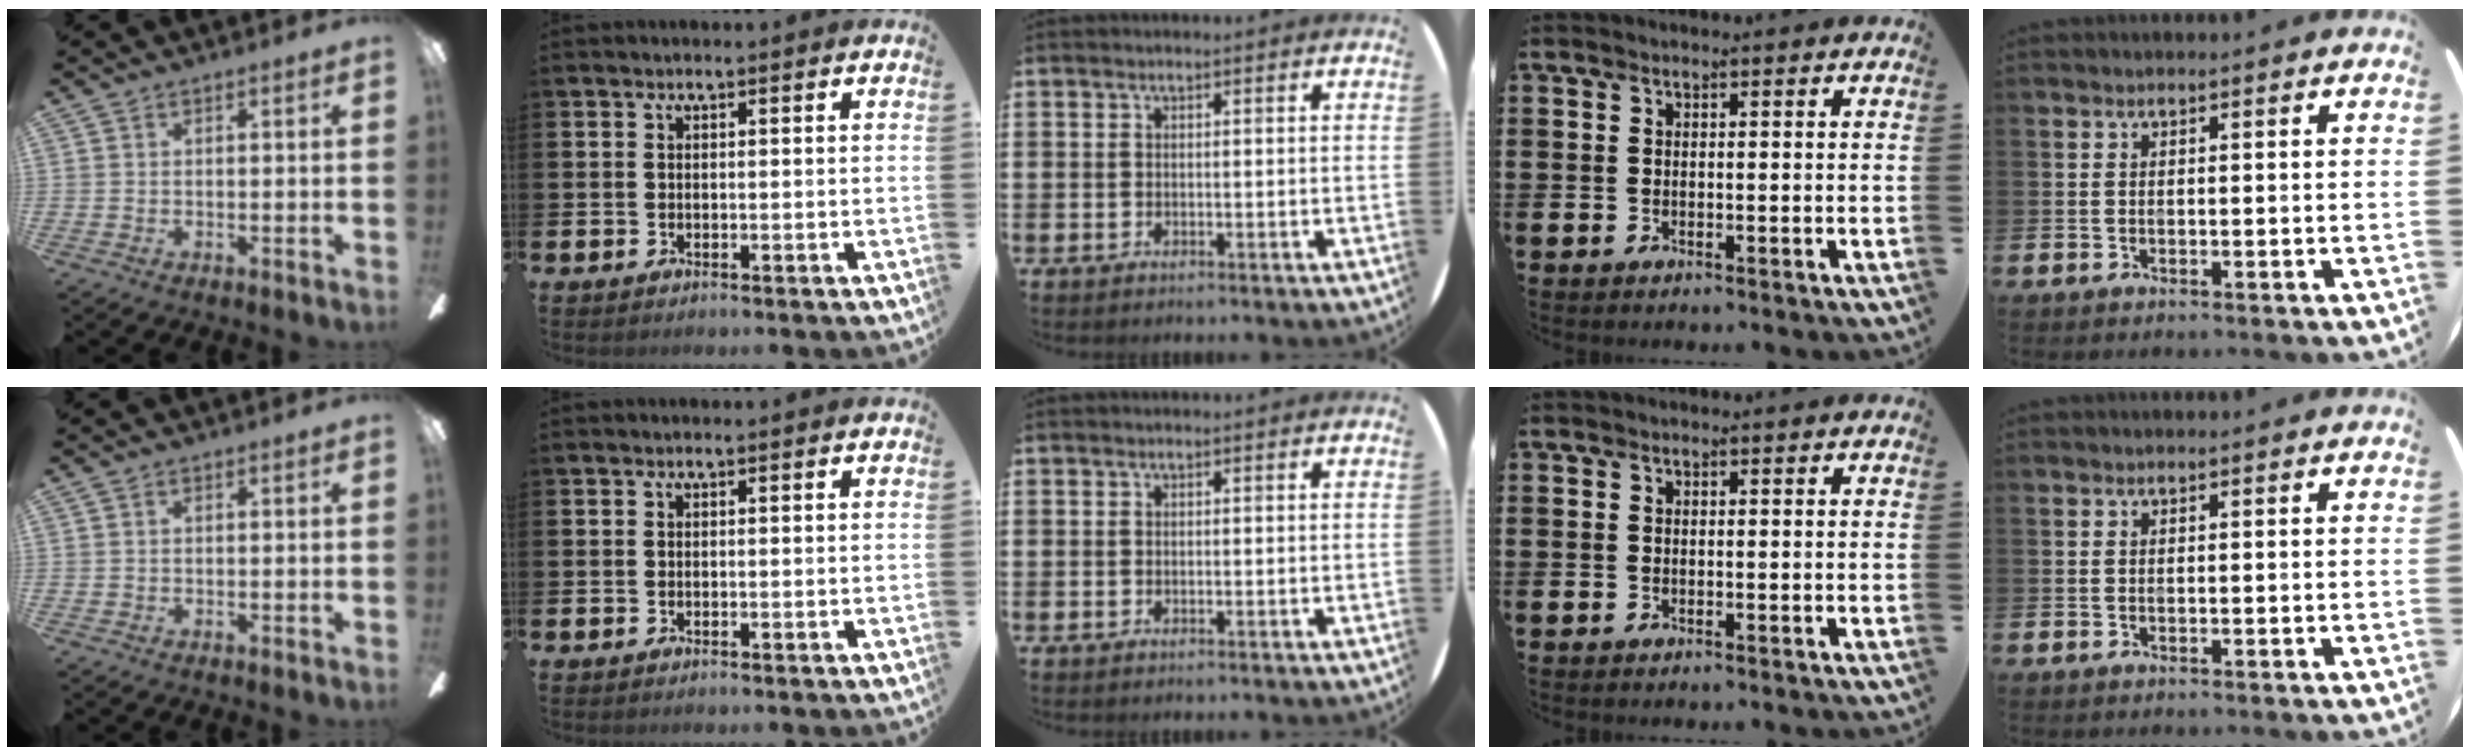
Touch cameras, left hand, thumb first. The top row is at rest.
{}